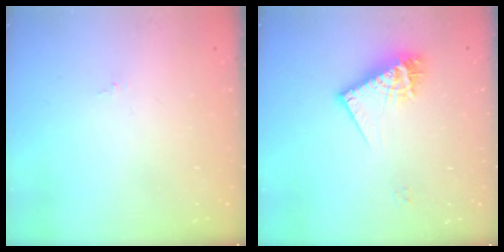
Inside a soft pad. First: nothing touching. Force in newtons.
{"total": 11.7, "press": 11.7, "slide": 0.8}